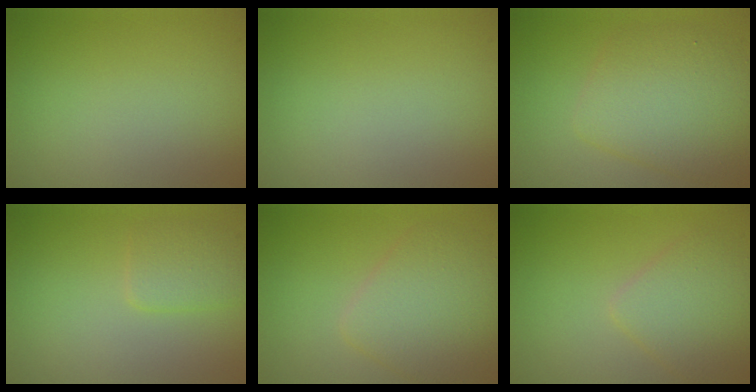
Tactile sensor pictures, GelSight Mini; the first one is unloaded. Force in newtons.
{"total": 0.0}
{"total": 5.8, "press": 5.8, "slide": 0.2}
{"total": 2.0, "press": 2.0, "slide": 0.1}
{"total": 4.8, "press": 4.8, "slide": 0.1}
{"total": 3.7, "press": 3.7, "slide": 0.1}